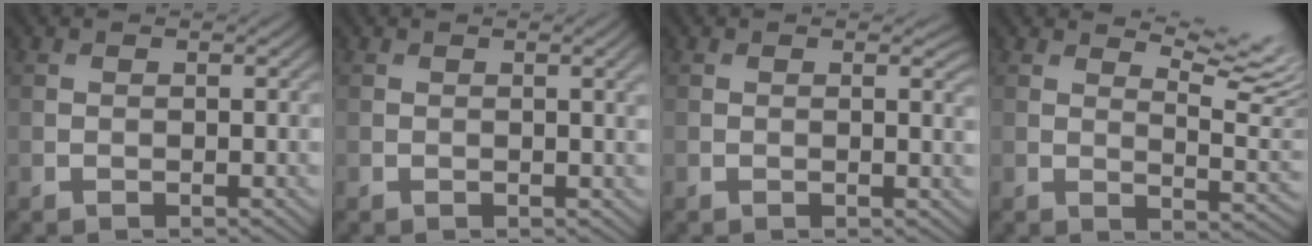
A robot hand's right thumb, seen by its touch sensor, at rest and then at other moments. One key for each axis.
{"total": 1.8, "fx": 0.6, "fy": 0.3, "fz": 1.7, "tx": -0.021, "ty": 0.002, "tz": 0.008}
{"total": 1.2, "fx": 0.5, "fy": 0.3, "fz": 1.1, "tx": -0.012, "ty": -0.005, "tz": 0.006}
{"total": 8.1, "fx": 5.4, "fy": 1.9, "fz": 5.7, "tx": -0.096, "ty": 0.007, "tz": 0.083}